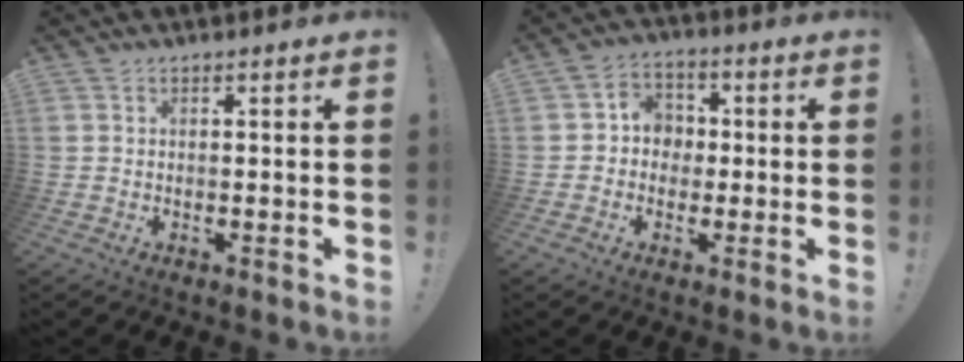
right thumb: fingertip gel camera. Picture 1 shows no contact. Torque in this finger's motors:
{"motor_torque": [0.17, 0.00, 0.13, 0.14, 0.00]}